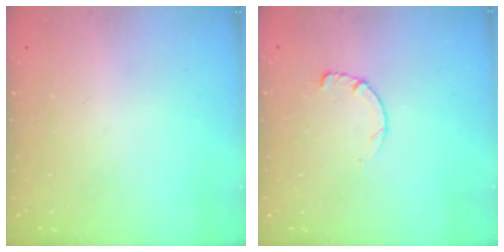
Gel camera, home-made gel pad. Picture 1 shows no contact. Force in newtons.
{"total": 3.0, "press": 3.0, "slide": 0.3}